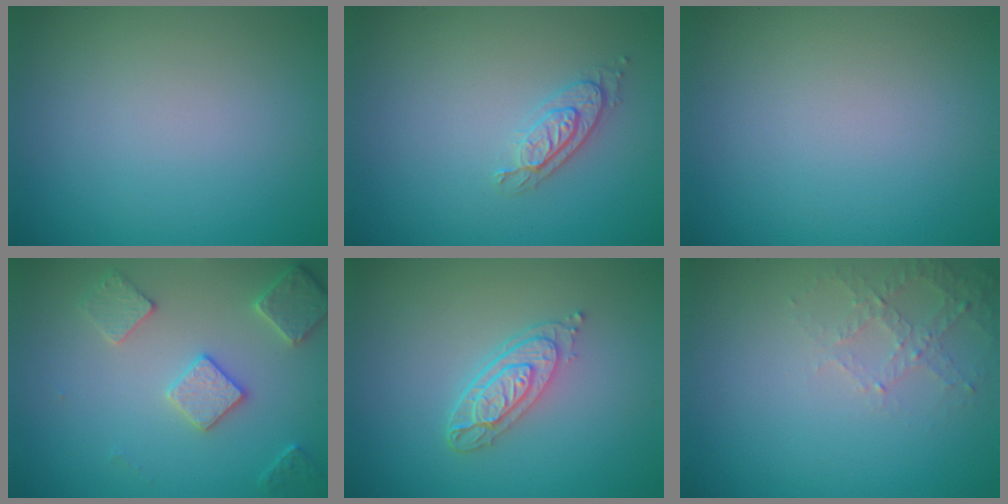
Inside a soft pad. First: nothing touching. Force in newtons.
{"total": 2.0, "press": 1.8, "slide": 0.9}
{"total": 0.0}
{"total": 3.5, "press": 3.4, "slide": 0.7}
{"total": 3.5, "press": 2.7, "slide": 2.2}
{"total": 2.2, "press": 2.1, "slide": 0.6}